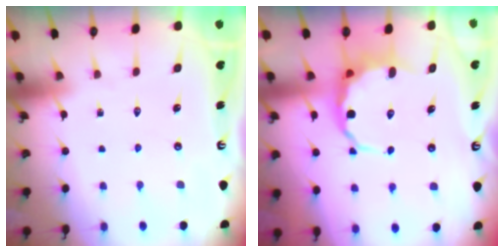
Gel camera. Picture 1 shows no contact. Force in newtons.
{"total": 7.8, "press": 7.6, "slide": 1.8}